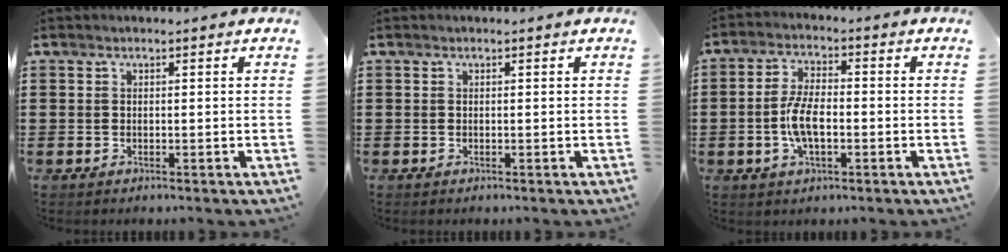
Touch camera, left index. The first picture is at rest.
{"total": 0.0}
{"total": 6.6, "force": [-1.4, 2.7, 5.8], "torque": [-0.130, 0.000, -0.031]}